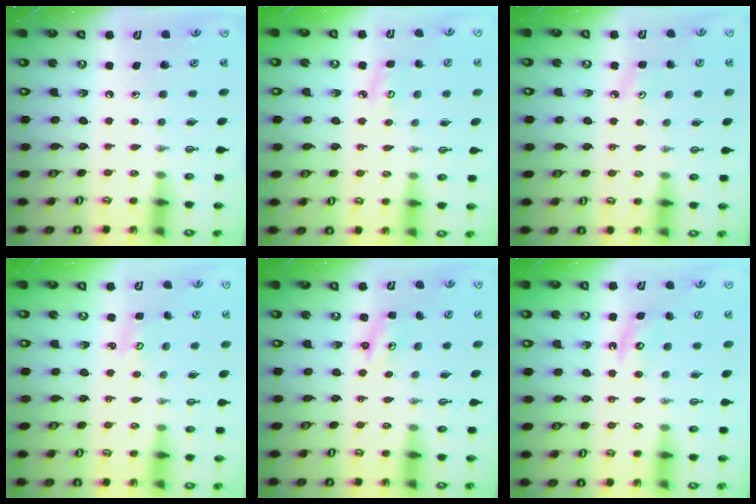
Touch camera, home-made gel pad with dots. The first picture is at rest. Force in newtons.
{"total": 4.5, "press": 4.5, "slide": 0.4}
{"total": 3.9, "press": 3.8, "slide": 0.6}
{"total": 2.0, "press": 1.9, "slide": 0.2}
{"total": 1.9, "press": 1.9, "slide": 0.3}
{"total": 4.8, "press": 4.8, "slide": 0.4}